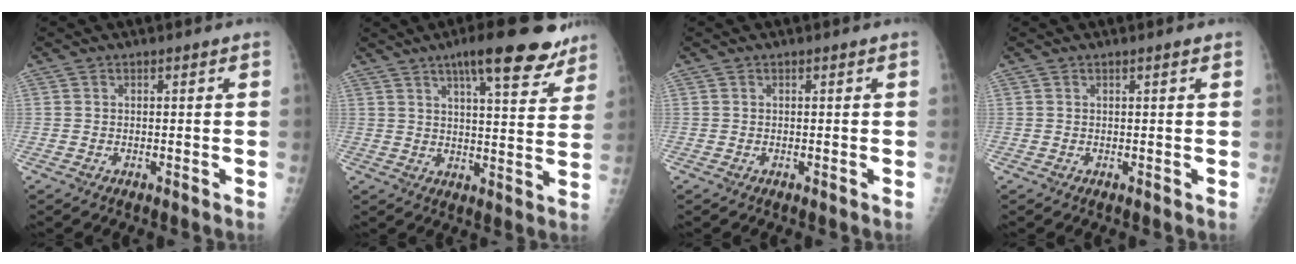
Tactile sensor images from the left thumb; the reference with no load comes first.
{"total": 14.9, "force": [10.1, 3.8, 10.2], "torque": [-0.111, -0.043, 0.135]}
{"total": 0.0}
{"total": 0.6, "force": [0.4, -0.1, 0.5], "torque": [-0.010, 0.000, 0.007]}